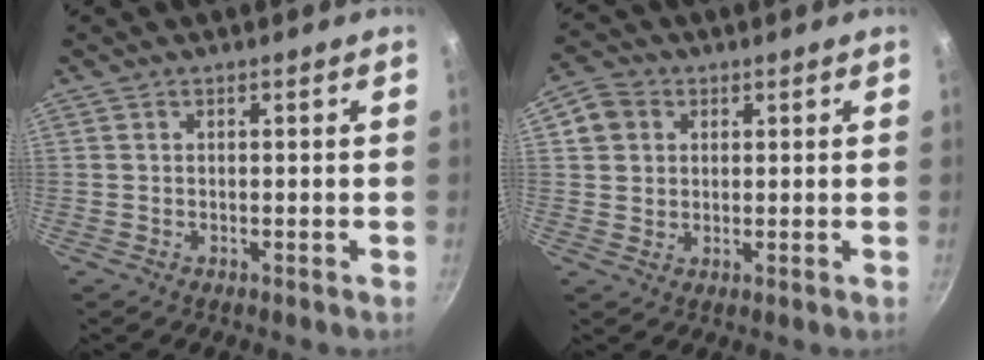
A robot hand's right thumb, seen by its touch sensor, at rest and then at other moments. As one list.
[{"total": 5.7, "force": [1.6, 5.0, 2.2], "torque": [-0.011, 0.005, 0.021]}]